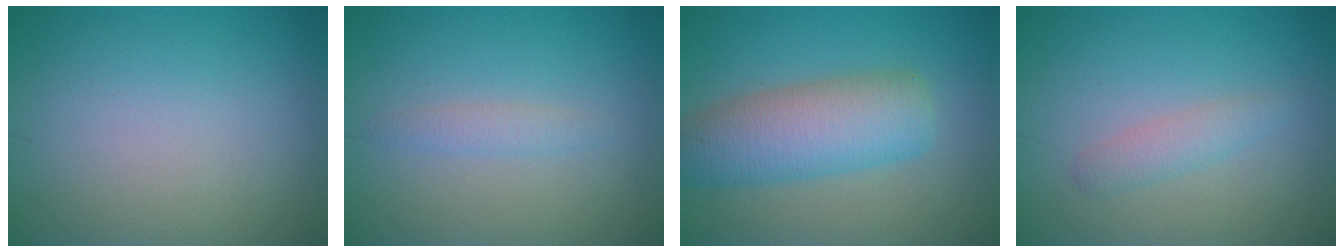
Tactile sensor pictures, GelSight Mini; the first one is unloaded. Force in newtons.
{"total": 1.3, "press": 1.3, "slide": 0.2}
{"total": 6.9, "press": 6.9, "slide": 0.2}
{"total": 1.1, "press": 1.1, "slide": 0.1}